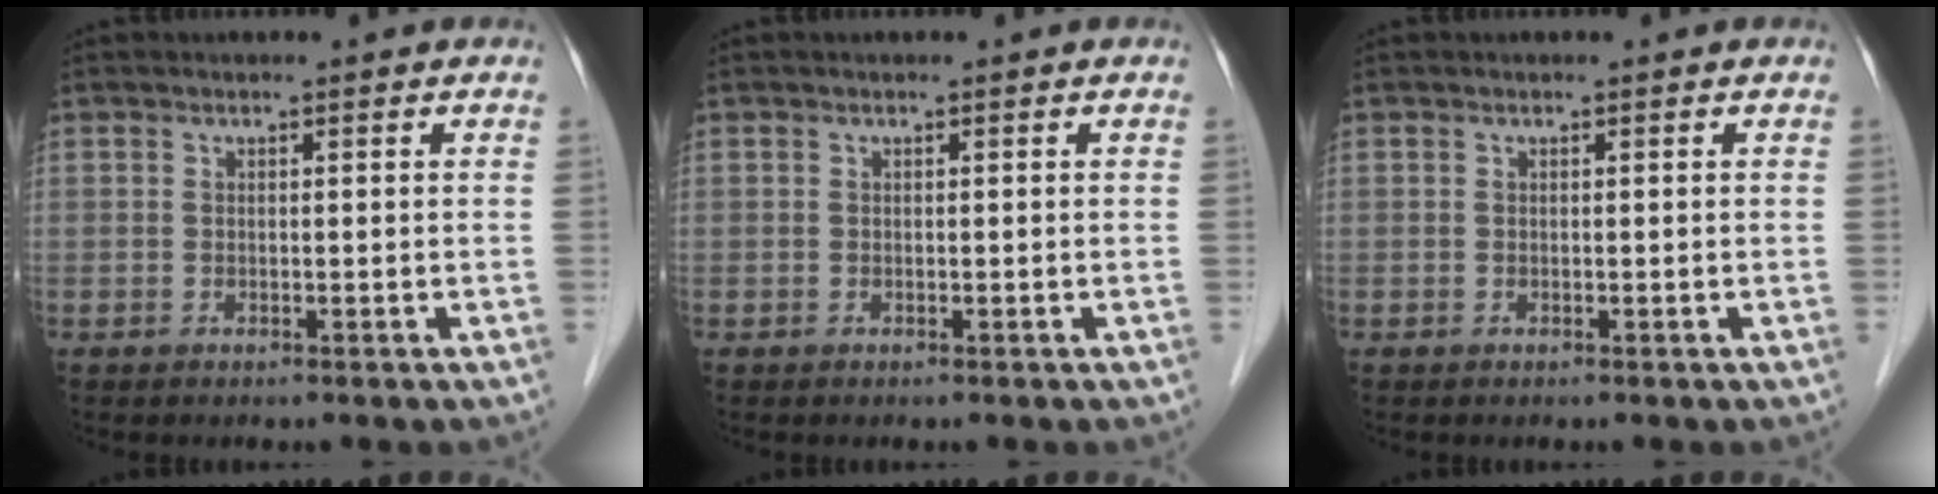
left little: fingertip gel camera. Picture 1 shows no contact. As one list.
[{"total": 0.0}, {"total": 0.0}]